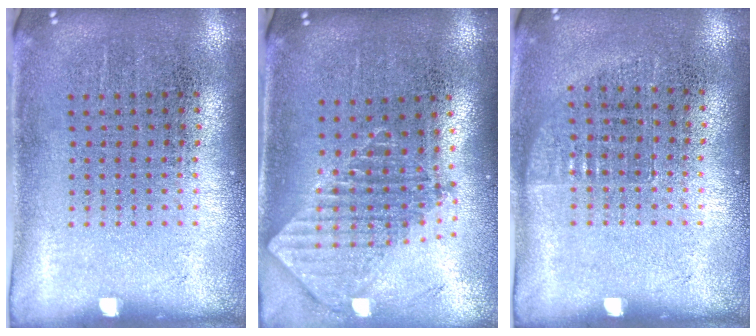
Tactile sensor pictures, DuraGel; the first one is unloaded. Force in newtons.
{"total": 2.0, "press": 1.5, "slide": 1.3}
{"total": 0.7, "press": 0.6, "slide": 0.1}